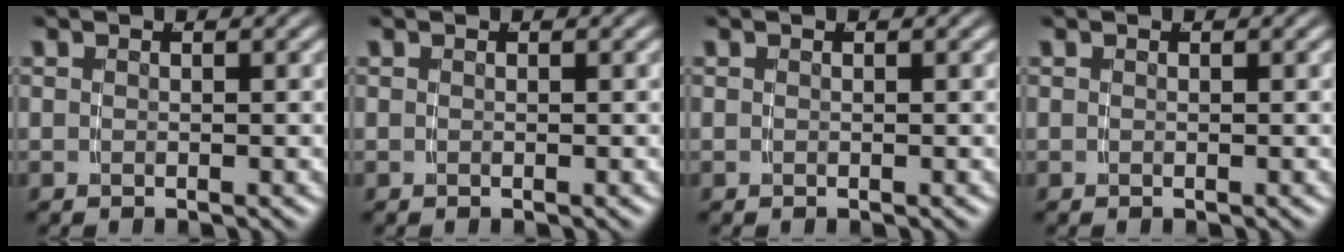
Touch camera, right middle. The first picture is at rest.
{"total": 0.0}
{"total": 0.0}
{"total": 0.0}